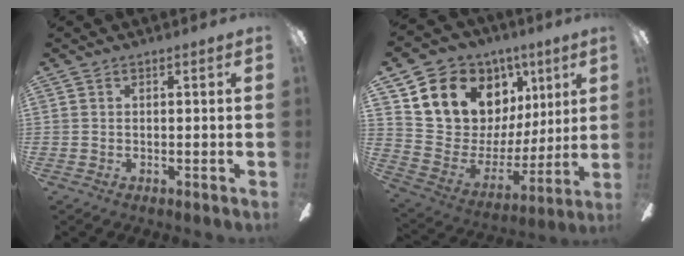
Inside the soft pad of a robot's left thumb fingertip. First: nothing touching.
{"total": 15.8, "force": [9.4, 11.2, 6.0], "torque": [-0.124, -0.057, 0.187]}